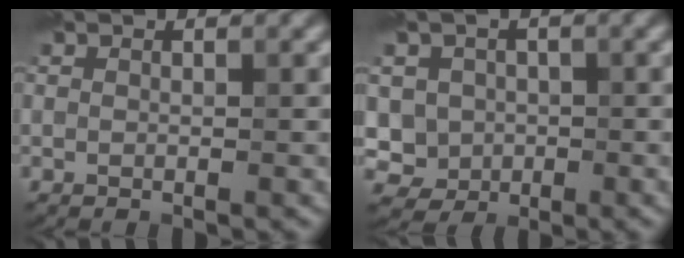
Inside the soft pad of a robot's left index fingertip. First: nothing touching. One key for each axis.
{"total": 3.8, "fx": -0.1, "fy": 3.7, "fz": 1.1, "tx": -0.007, "ty": 0.009, "tz": -0.014}